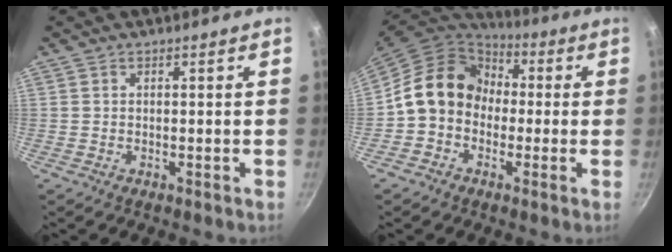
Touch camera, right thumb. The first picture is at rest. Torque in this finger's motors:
{"motor_torque": [1.00, 2.86, 1.00, -0.89, 0.11]}